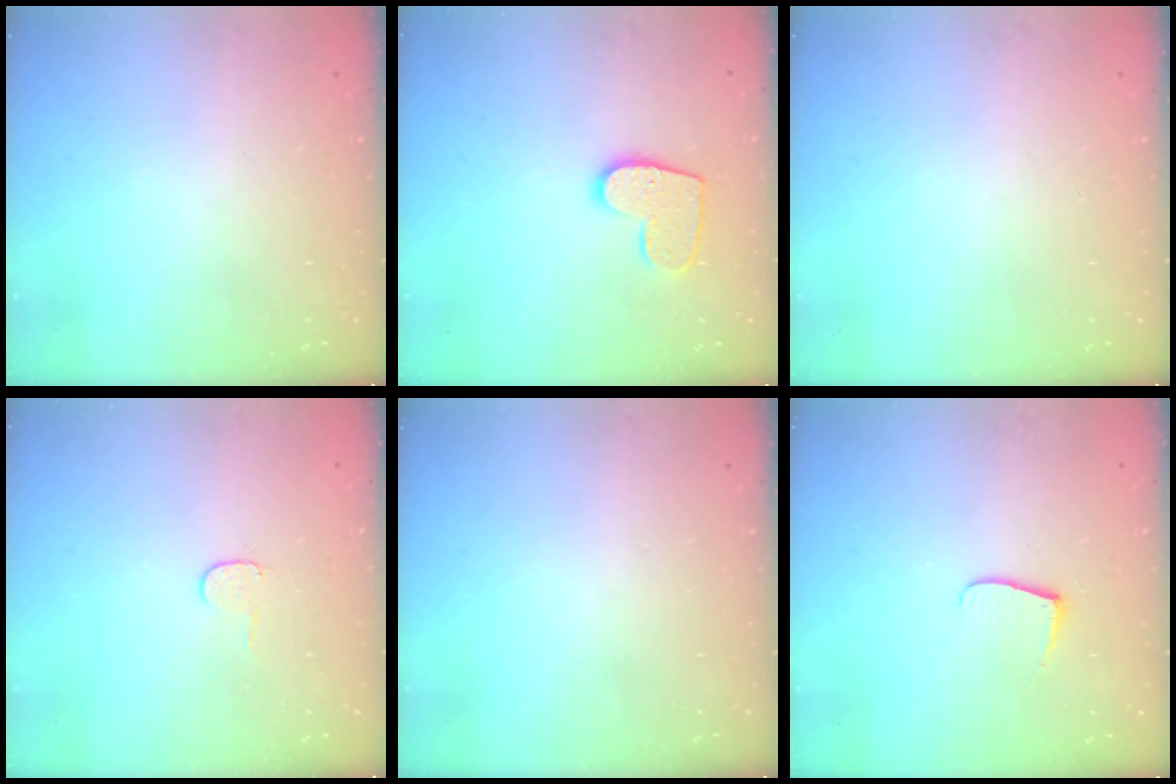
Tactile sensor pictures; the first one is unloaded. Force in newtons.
{"total": 11.3, "press": 11.3, "slide": 0.7}
{"total": 0.0}
{"total": 4.0, "press": 4.0, "slide": 0.5}
{"total": 0.0}
{"total": 6.9, "press": 6.9, "slide": 0.7}